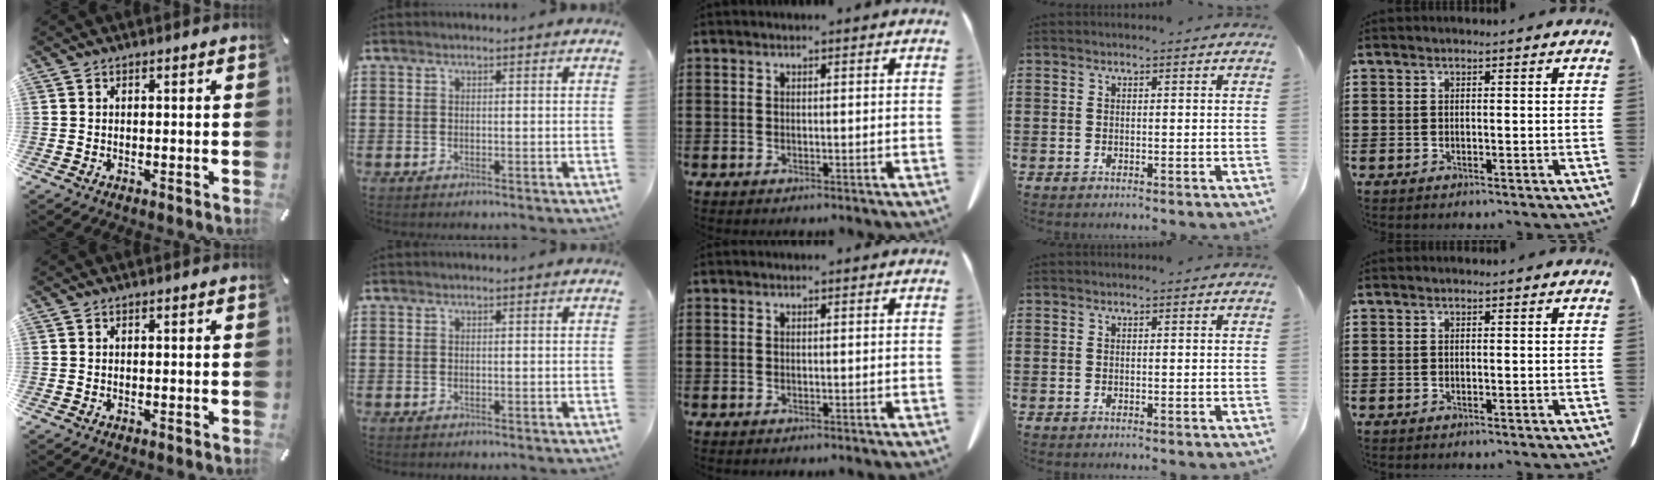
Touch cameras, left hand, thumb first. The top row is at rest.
{}